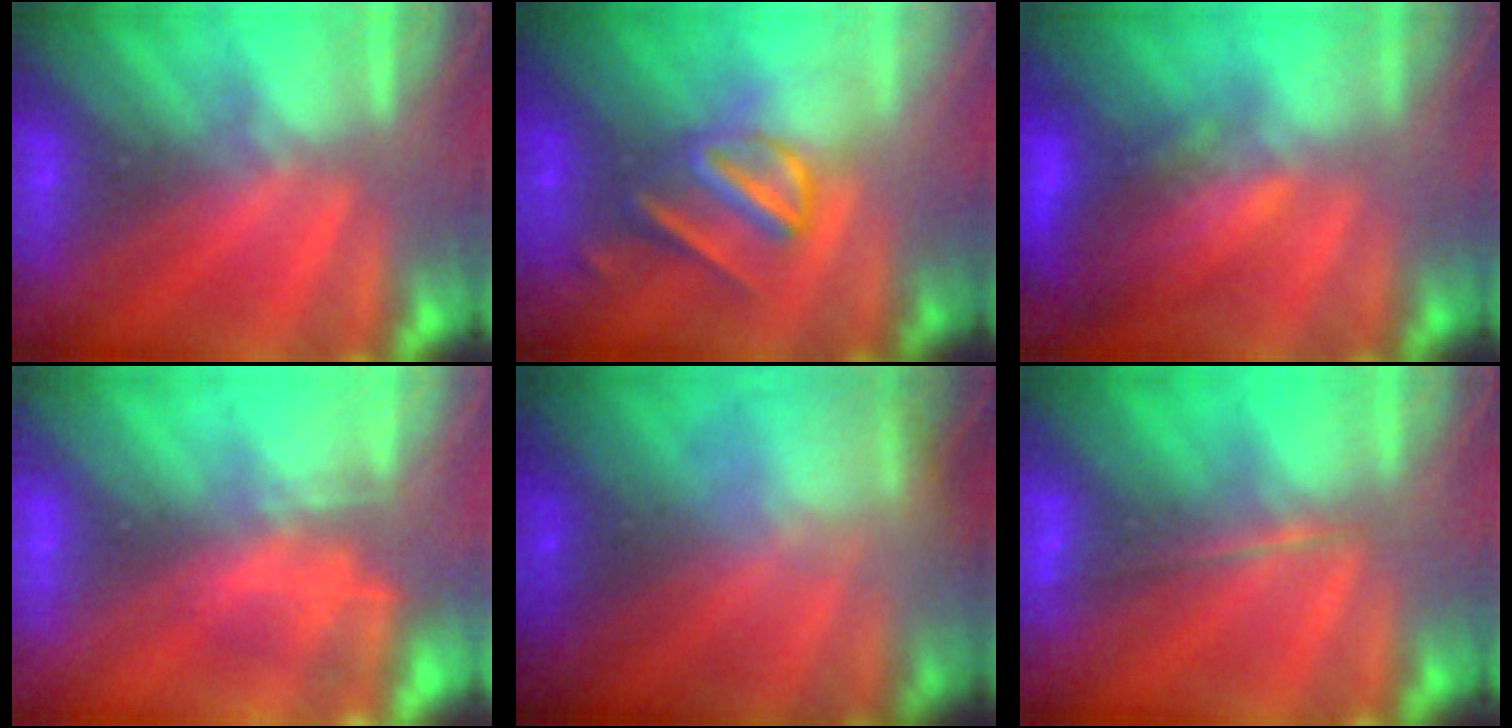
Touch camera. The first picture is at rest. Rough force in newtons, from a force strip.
{"total": 3.0}
{"total": 3.6}
{"total": 4.5}
{"total": 9.6}
{"total": 1.8}